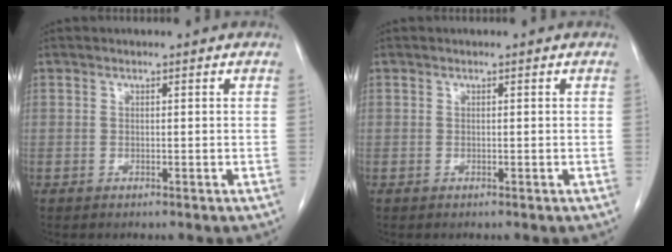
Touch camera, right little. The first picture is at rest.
{"total": 0.0}